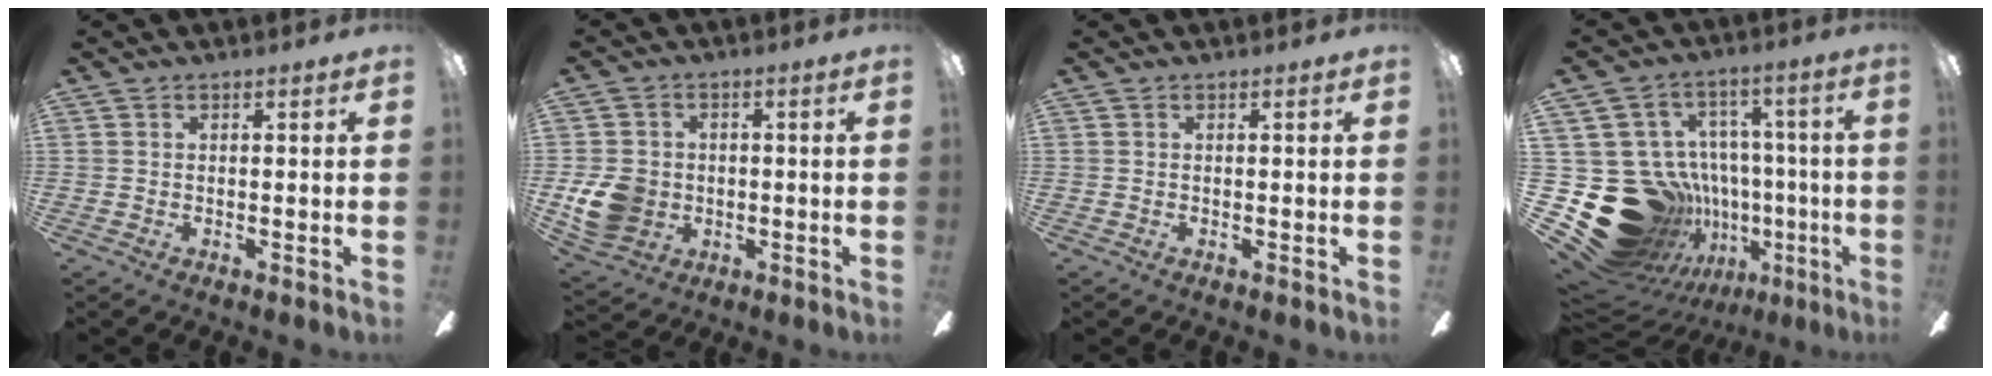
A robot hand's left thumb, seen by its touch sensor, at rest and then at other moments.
{"total": 9.7, "force": [-1.4, 8.4, 4.6], "torque": [-0.108, 0.015, -0.024]}
{"total": 0.0}
{"total": 24.7, "force": [-7.1, 20.9, 11.1], "torque": [-0.221, 0.013, -0.039]}